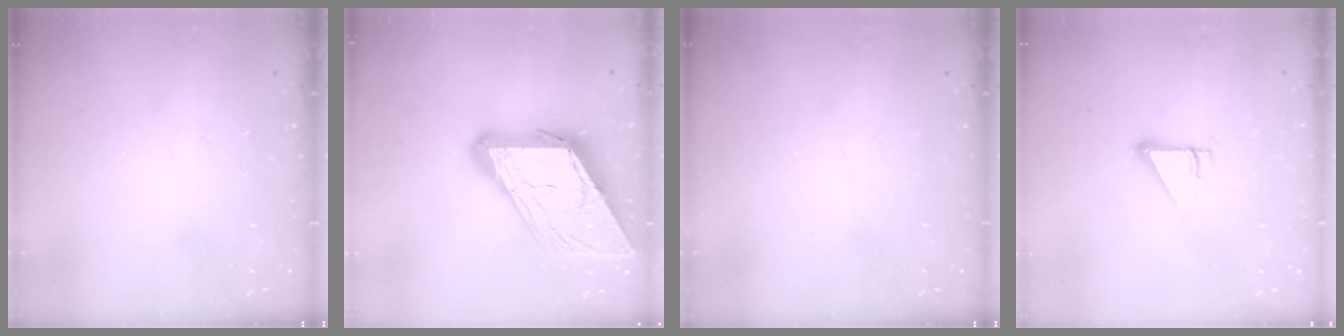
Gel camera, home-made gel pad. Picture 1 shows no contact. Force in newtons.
{"total": 23.4, "press": 23.3, "slide": 2.5}
{"total": 0.0}
{"total": 2.7, "press": 2.7, "slide": 0.1}